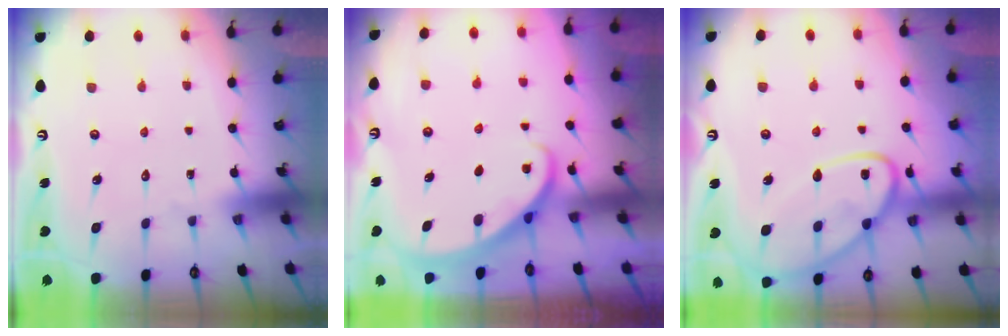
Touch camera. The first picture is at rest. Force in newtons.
{"total": 2.2, "press": 2.2, "slide": 0.1}
{"total": 14.9, "press": 14.9, "slide": 1.3}